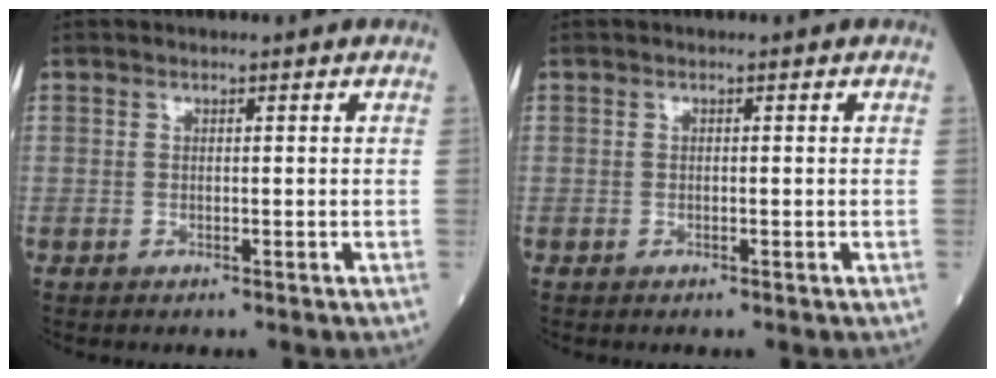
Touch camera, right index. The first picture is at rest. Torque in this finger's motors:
{"motor_torque": [0.01, 0.01, 0.00, -0.01]}